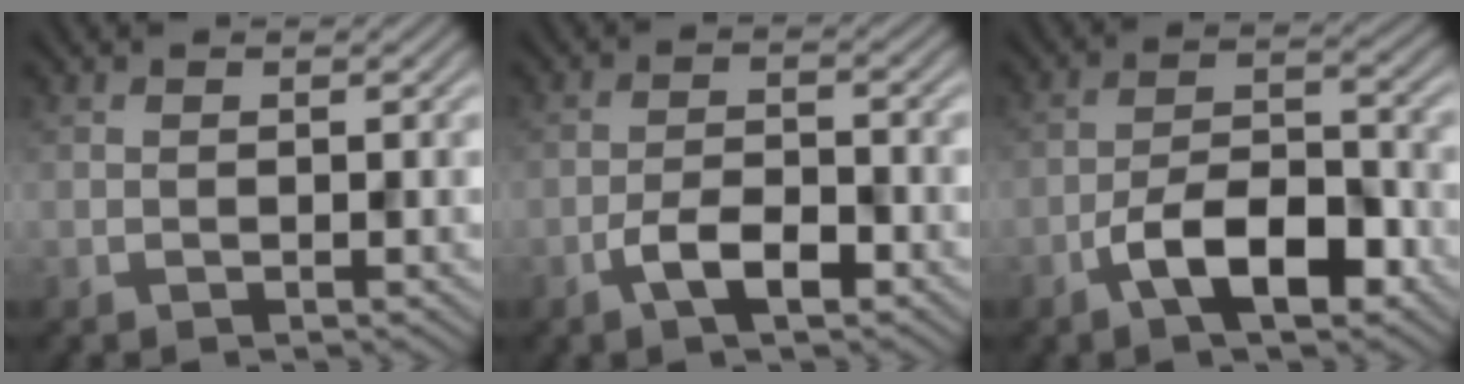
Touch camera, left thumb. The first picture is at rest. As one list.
[{"total": 4.5, "force": [-2.5, 1.7, 3.3], "torque": [-0.063, 0.002, -0.052]}, {"total": 8.5, "force": [-4.5, 3.5, 6.4], "torque": [-0.105, 0.011, -0.090]}]